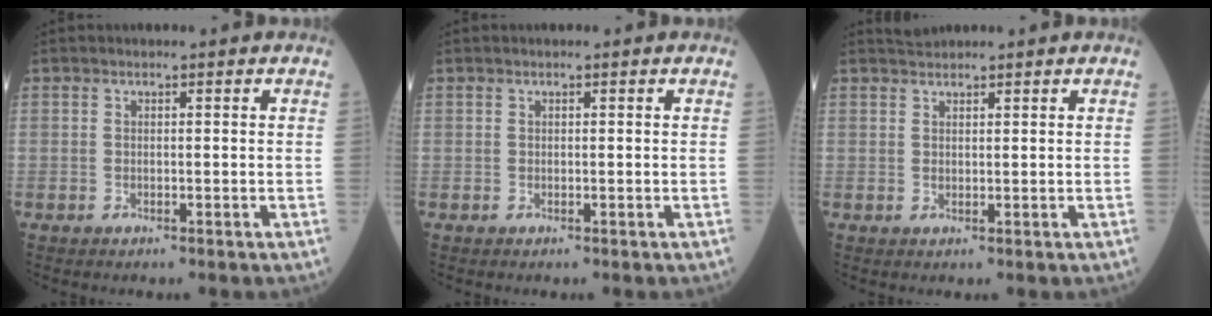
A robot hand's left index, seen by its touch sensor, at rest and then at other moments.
{"total": 0.0}
{"total": 1.6, "force": [1.5, 0.2, 0.0], "torque": [-0.003, 0.009, 0.032]}